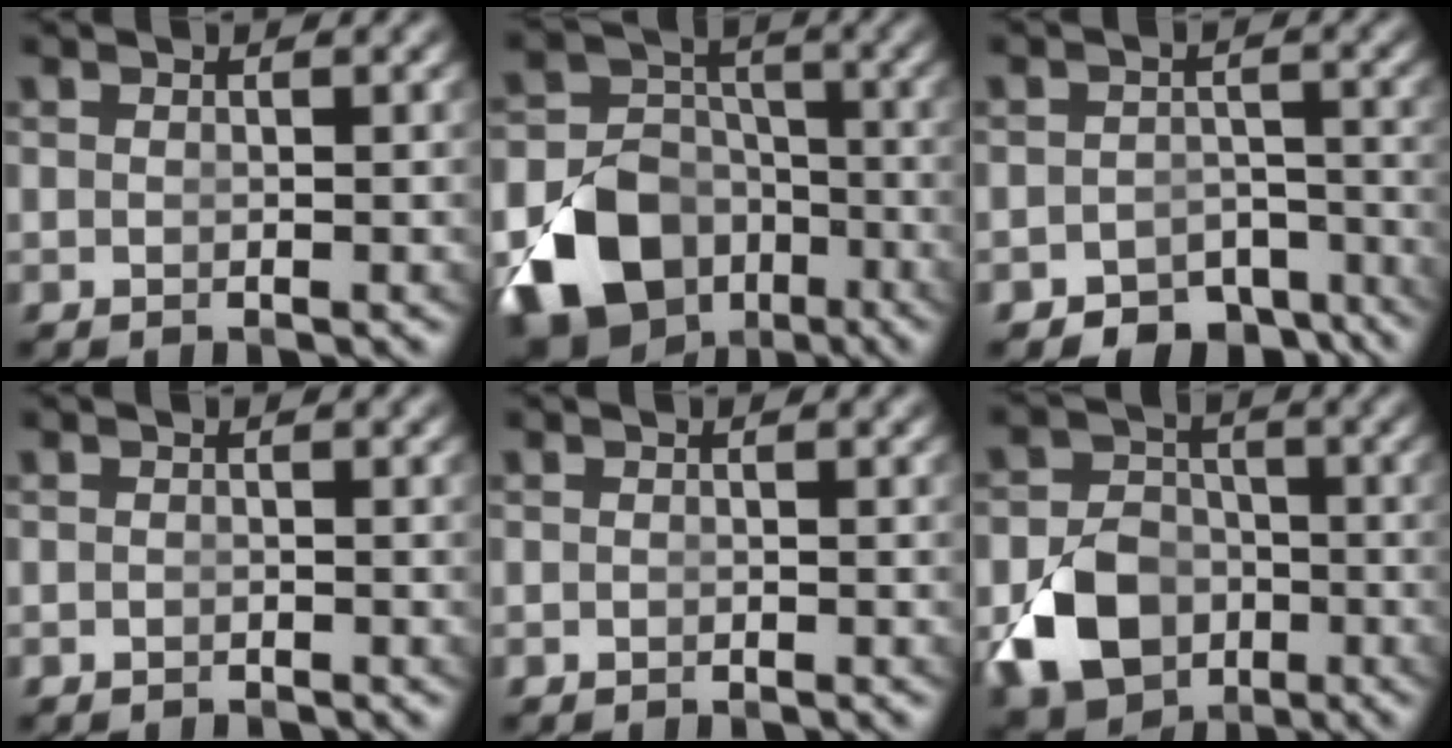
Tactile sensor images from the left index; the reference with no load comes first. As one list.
[{"total": 16.4, "force": [-7.6, 13.4, 5.6], "torque": [-0.111, -0.065, -0.121]}, {"total": 7.9, "force": [-6.7, 3.9, 1.5], "torque": [0.013, -0.019, -0.107]}, {"total": 0.9, "force": [-0.9, -0.1, -0.2], "torque": [-0.002, -0.016, -0.004]}, {"total": 0.6, "force": [-0.6, -0.2, -0.1], "torque": [-0.002, -0.013, -0.001]}, {"total": 8.2, "force": [-3.1, 6.7, 3.6], "torque": [-0.072, -0.038, -0.046]}]